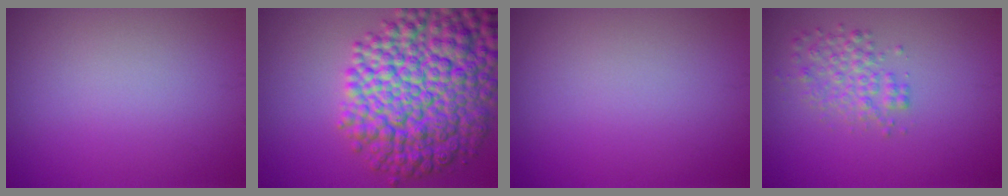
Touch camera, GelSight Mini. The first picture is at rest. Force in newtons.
{"total": 12.6, "press": 12.6, "slide": 0.3}
{"total": 0.0}
{"total": 2.6, "press": 2.6, "slide": 0.1}